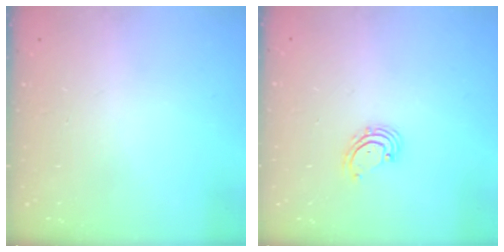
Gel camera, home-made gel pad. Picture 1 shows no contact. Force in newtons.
{"total": 2.5, "press": 2.4, "slide": 0.4}